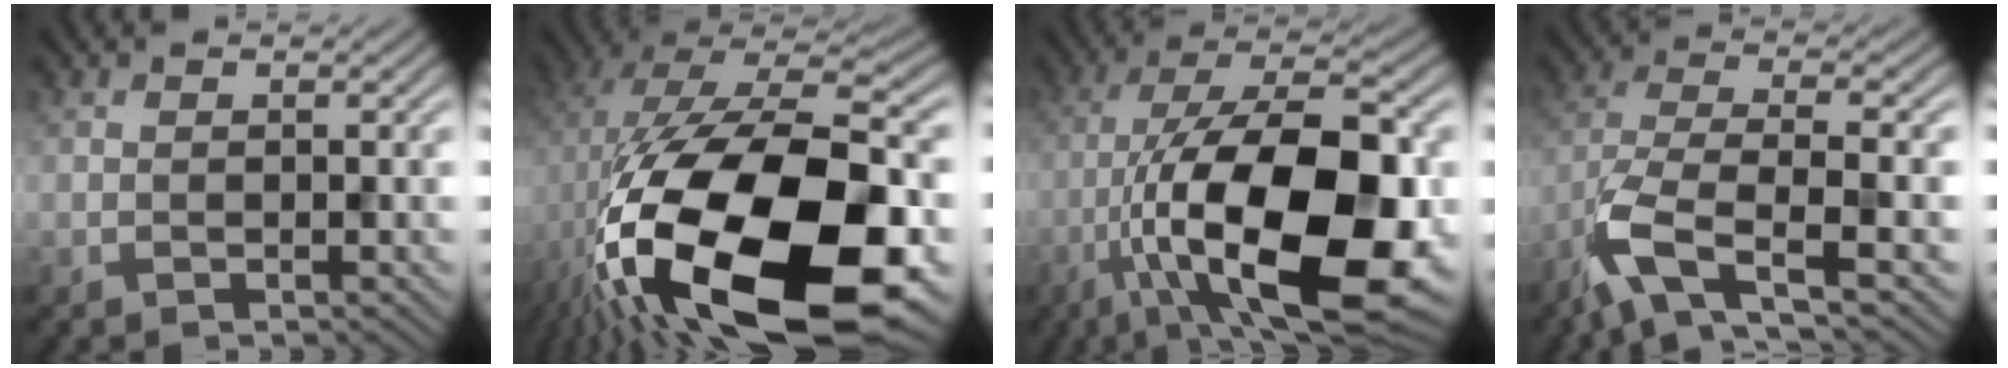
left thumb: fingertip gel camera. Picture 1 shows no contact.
{"total": 22.6, "force": [-7.0, 10.5, 18.8], "torque": [-0.379, -0.038, -0.096]}
{"total": 19.2, "force": [-5.4, 7.8, 16.7], "torque": [-0.290, -0.006, -0.088]}
{"total": 8.9, "force": [-4.6, 2.7, 7.2], "torque": [-0.155, -0.007, -0.100]}